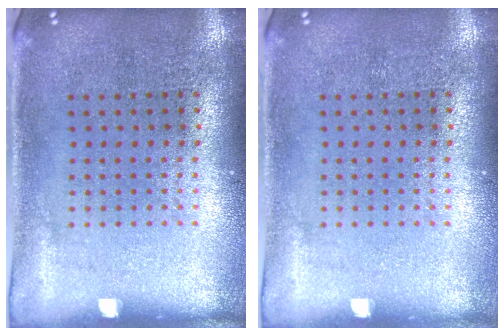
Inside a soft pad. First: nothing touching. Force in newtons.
{"total": 0.0}